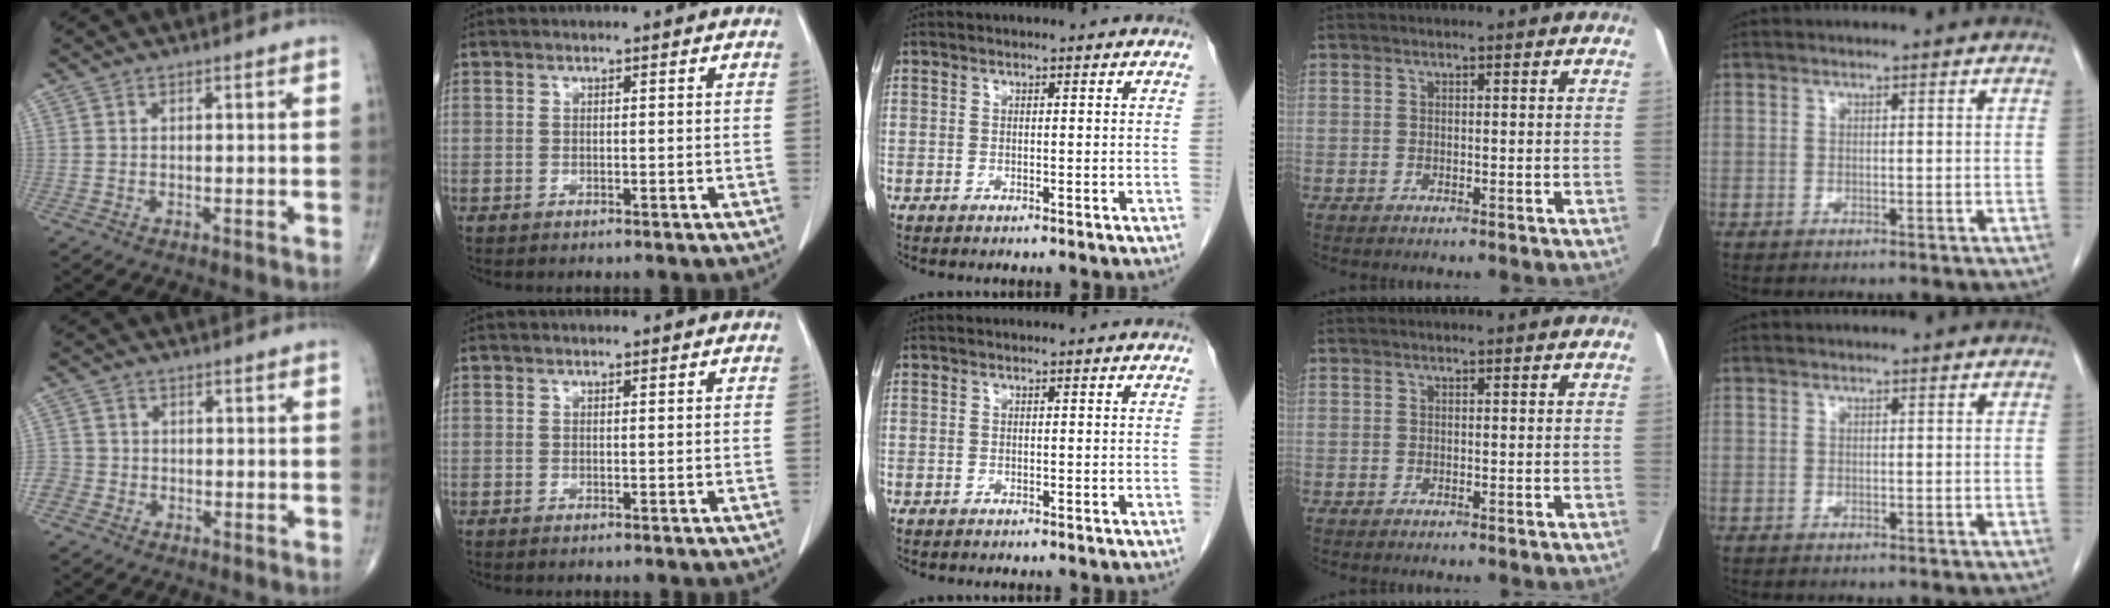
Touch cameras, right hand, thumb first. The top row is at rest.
{"thumb": {"total": 3.6, "force": [-1.5, 3.2, 0.8], "torque": [-0.006, 0.011, -0.034]}}